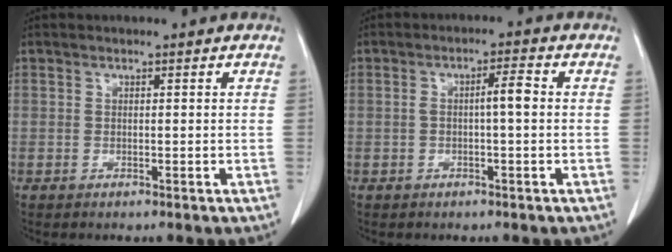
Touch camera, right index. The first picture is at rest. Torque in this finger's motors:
{"motor_torque": [0.15, -0.06, 0.05, 0.02]}